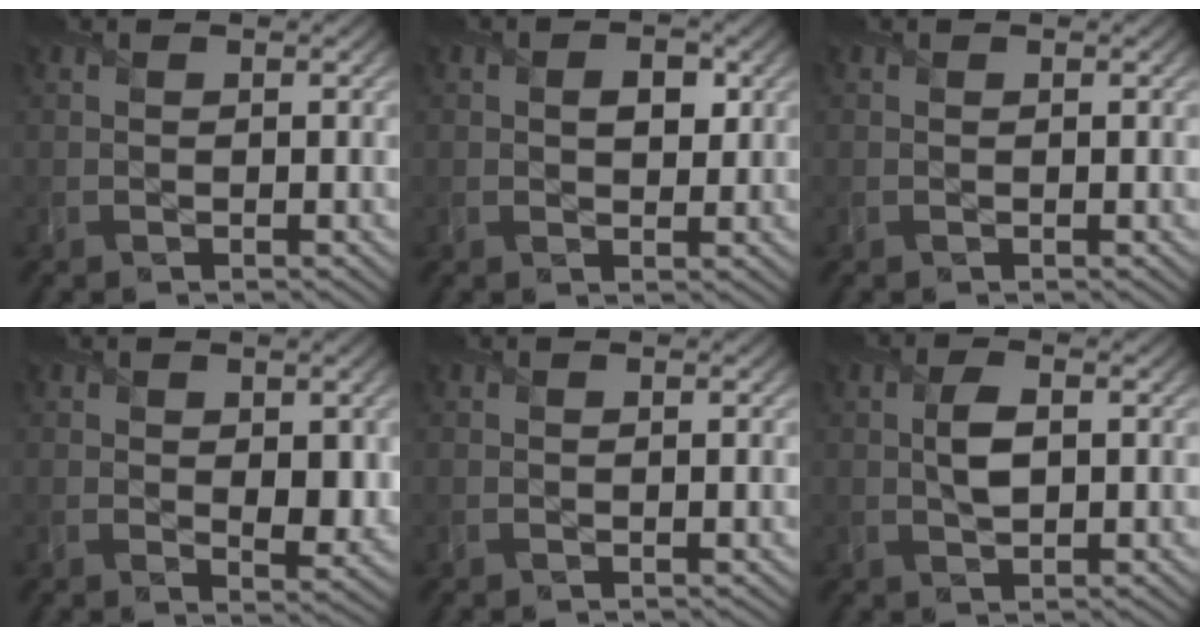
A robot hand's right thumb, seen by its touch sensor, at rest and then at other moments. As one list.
[{"total": 2.6, "force": [0.7, 1.7, 1.8], "torque": [-0.026, -0.005, 0.010]}, {"total": 0.0}, {"total": 4.3, "force": [0.6, 2.5, 3.5], "torque": [-0.052, -0.013, 0.019]}, {"total": 0.0}, {"total": 3.3, "force": [0.4, 1.7, 2.8], "torque": [-0.059, 0.000, 0.007]}]